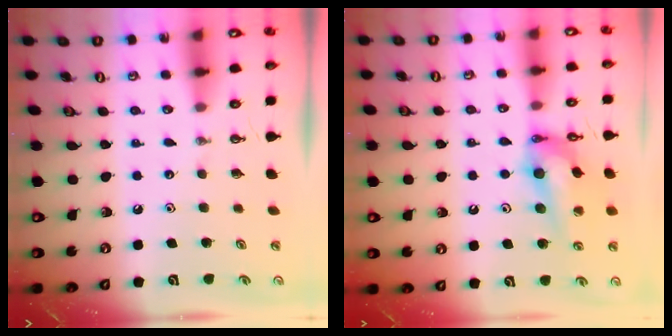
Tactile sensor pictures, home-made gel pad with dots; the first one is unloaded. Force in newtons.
{"total": 15.0, "press": 14.3, "slide": 4.5}